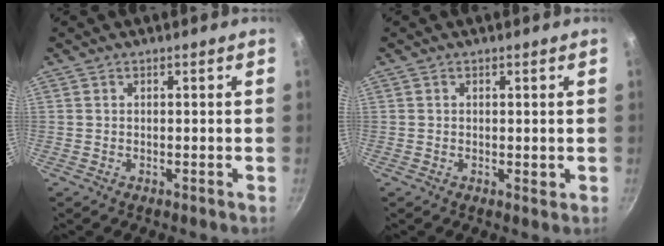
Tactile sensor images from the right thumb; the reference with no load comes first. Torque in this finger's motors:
{"motor_torque": [0.01, 0.51, -0.20, 0.08, 0.02]}